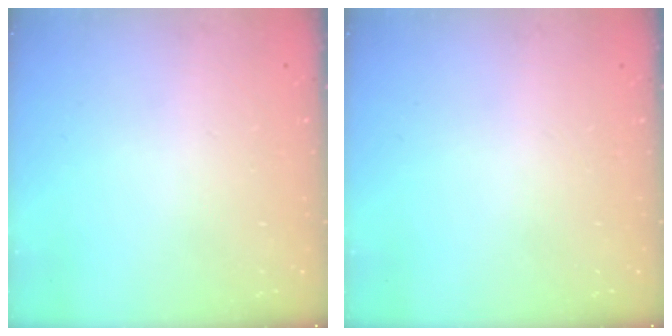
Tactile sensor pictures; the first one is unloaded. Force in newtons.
{"total": 0.0}